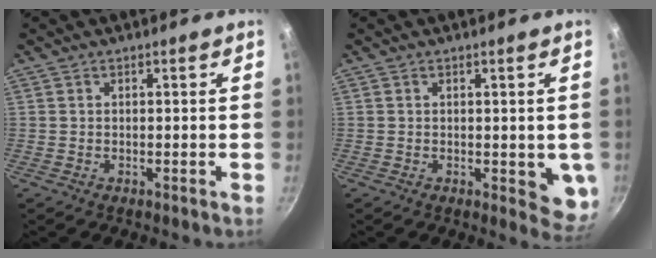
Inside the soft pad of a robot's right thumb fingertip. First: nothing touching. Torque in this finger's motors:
{"motor_torque": [0.82, 0.93, 0.54, -0.07, 0.17]}